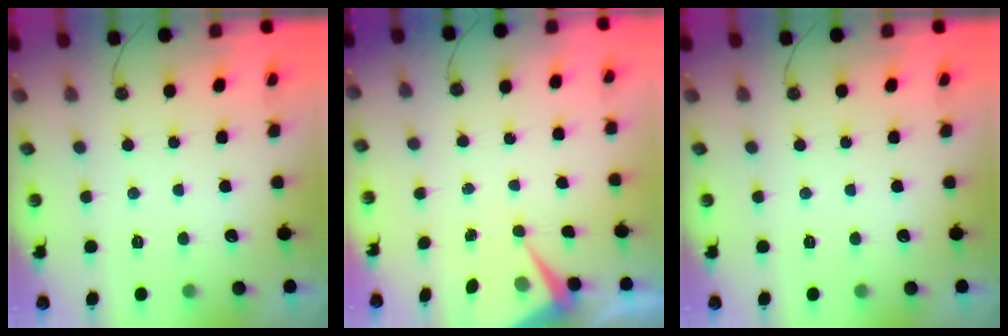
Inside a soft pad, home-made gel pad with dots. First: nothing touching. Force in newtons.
{"total": 7.3, "press": 7.2, "slide": 0.6}
{"total": 0.0}